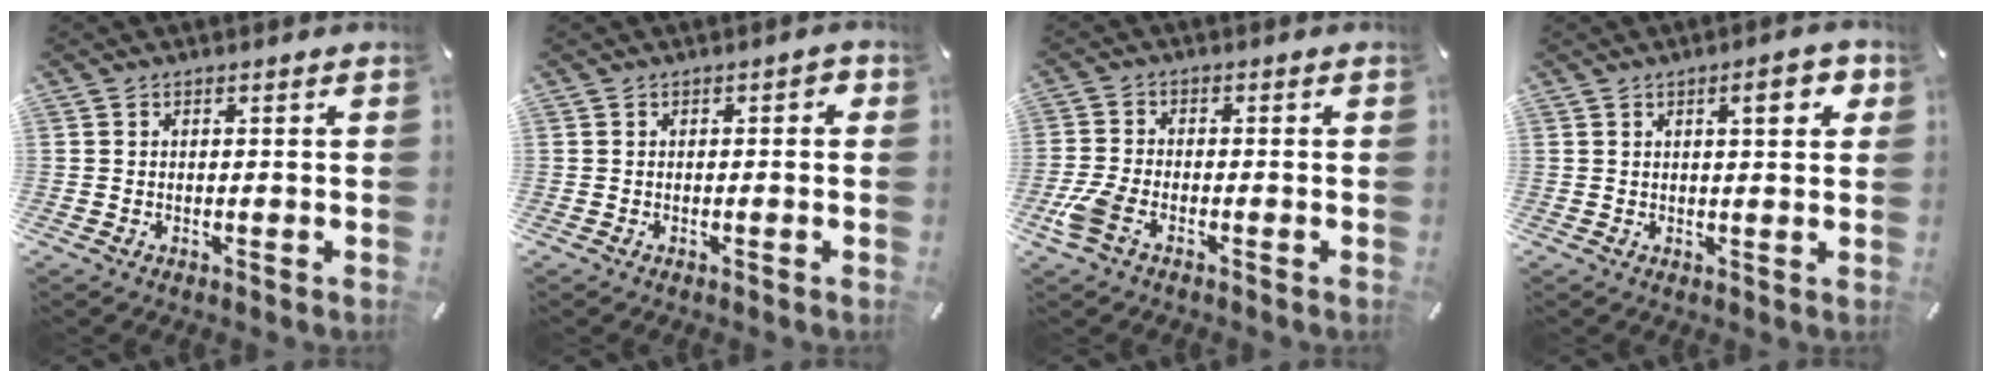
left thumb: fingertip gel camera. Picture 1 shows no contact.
{"total": 1.1, "force": [-0.4, 0.7, 0.8], "torque": [-0.014, 0.005, -0.010]}
{"total": 5.4, "force": [-2.9, 2.6, 3.8], "torque": [-0.098, -0.001, -0.058]}
{"total": 5.9, "force": [2.5, 1.7, 5.1], "torque": [-0.073, -0.006, 0.034]}